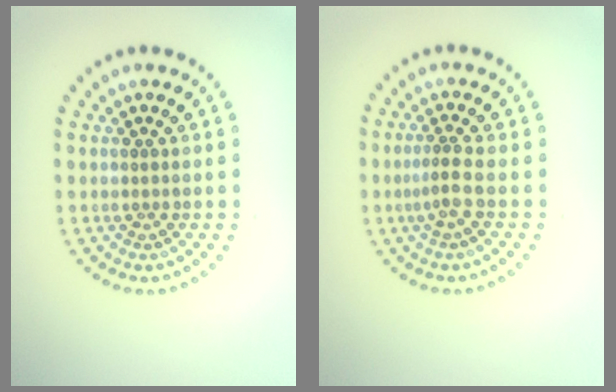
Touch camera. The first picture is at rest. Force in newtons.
{"total": 1.7, "press": 1.2, "slide": 1.3}